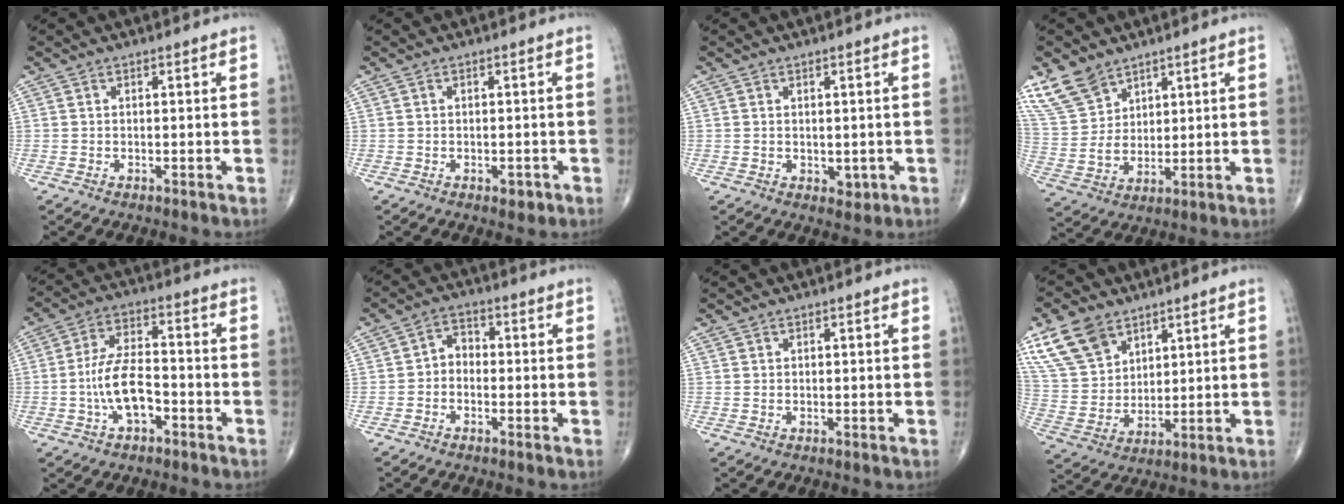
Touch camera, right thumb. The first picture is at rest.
{"total": 2.0, "force": [-0.9, 1.2, 1.4], "torque": [-0.010, 0.001, -0.008]}
{"total": 2.2, "force": [0.0, 1.6, 1.5], "torque": [-0.014, -0.005, 0.007]}
{"total": 10.2, "force": [7.2, 6.3, 3.7], "torque": [-0.062, -0.026, 0.160]}
{"total": 9.6, "force": [-3.0, 4.9, 7.8], "torque": [-0.147, 0.033, -0.058]}
{"total": 3.4, "force": [-1.0, 2.6, 1.9], "torque": [-0.011, 0.020, -0.032]}
{"total": 0.0}
{"total": 12.8, "force": [7.8, 8.3, 5.9], "torque": [-0.101, -0.024, 0.164]}